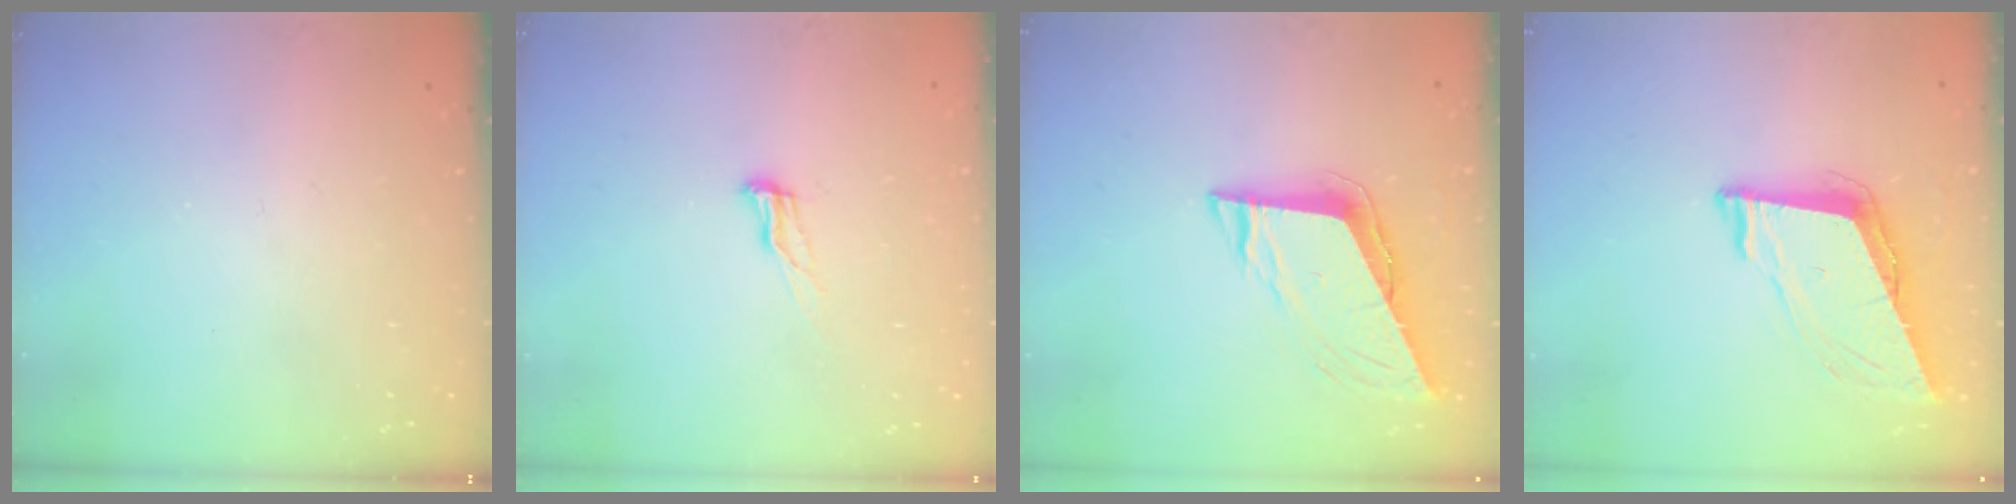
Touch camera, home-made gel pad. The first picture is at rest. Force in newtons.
{"total": 8.0, "press": 7.7, "slide": 2.0}
{"total": 8.3, "press": 8.2, "slide": 0.4}
{"total": 9.0, "press": 8.6, "slide": 2.9}